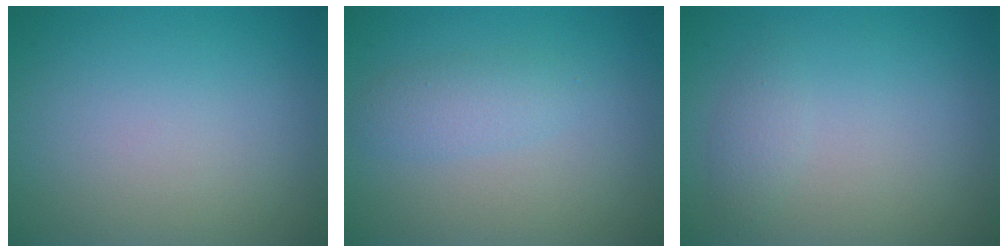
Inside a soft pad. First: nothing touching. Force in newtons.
{"total": 2.0, "press": 2.0, "slide": 0.1}
{"total": 1.1, "press": 1.1, "slide": 0.1}